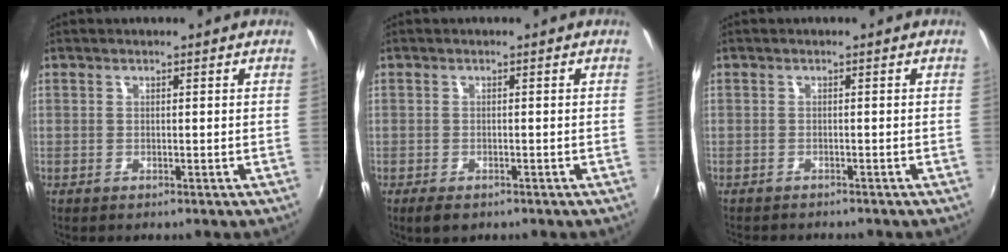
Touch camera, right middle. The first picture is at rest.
{"total": 2.8, "force": [-1.9, 1.4, 1.7], "torque": [-0.036, -0.012, -0.031]}
{"total": 2.4, "force": [-2.3, 0.4, 0.7], "torque": [-0.021, -0.012, -0.037]}